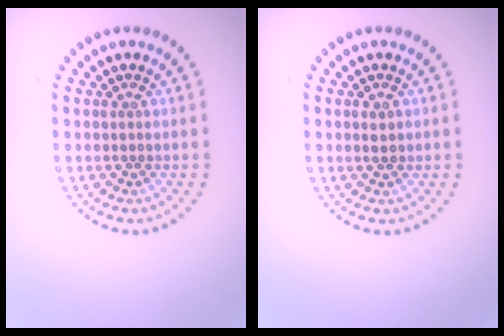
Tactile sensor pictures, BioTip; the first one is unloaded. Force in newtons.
{"total": 1.0, "press": 1.0, "slide": 0.1}